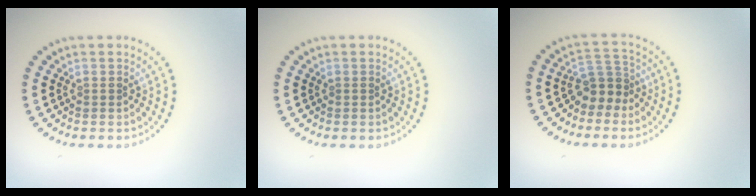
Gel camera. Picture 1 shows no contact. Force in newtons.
{"total": 0.0}
{"total": 2.9, "press": 2.3, "slide": 1.8}